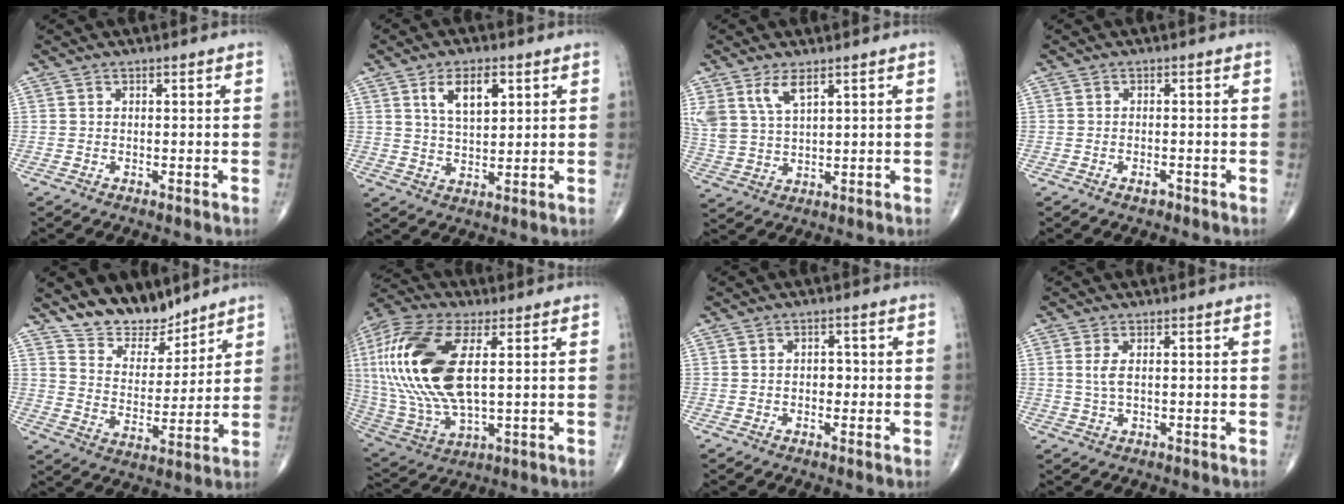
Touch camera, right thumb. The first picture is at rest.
{"total": 7.7, "force": [3.3, 3.8, 5.8], "torque": [-0.088, -0.016, 0.061]}
{"total": 7.3, "force": [4.3, 3.2, 4.9], "torque": [-0.101, -0.015, 0.095]}
{"total": 1.4, "force": [-1.0, 0.6, 0.8], "torque": [-0.013, 0.002, -0.016]}
{"total": 10.6, "force": [9.1, 4.8, 2.7], "torque": [-0.011, -0.075, 0.168]}
{"total": 24.9, "force": [4.4, 11.6, 21.6], "torque": [-0.483, -0.008, 0.085]}
{"total": 2.1, "force": [-0.2, 1.5, 1.4], "torque": [-0.010, 0.004, -0.006]}
{"total": 2.6, "force": [0.5, 1.0, 2.3], "torque": [-0.056, 0.002, 0.016]}